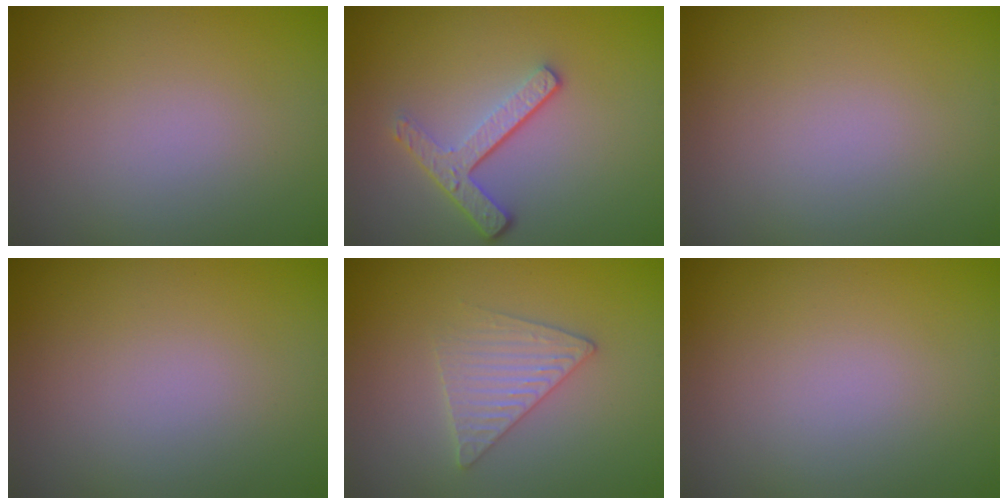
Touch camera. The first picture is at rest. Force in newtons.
{"total": 3.6, "press": 2.6, "slide": 2.5}
{"total": 0.0}
{"total": 0.0}
{"total": 3.0, "press": 3.0, "slide": 0.3}
{"total": 0.0}